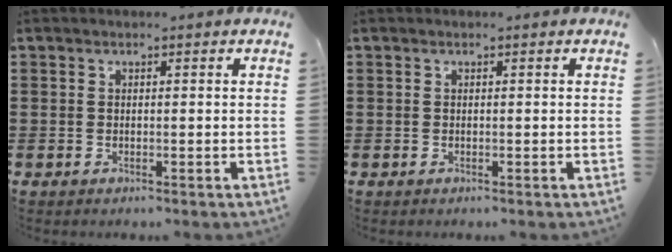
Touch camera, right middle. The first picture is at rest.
{"total": 0.0}